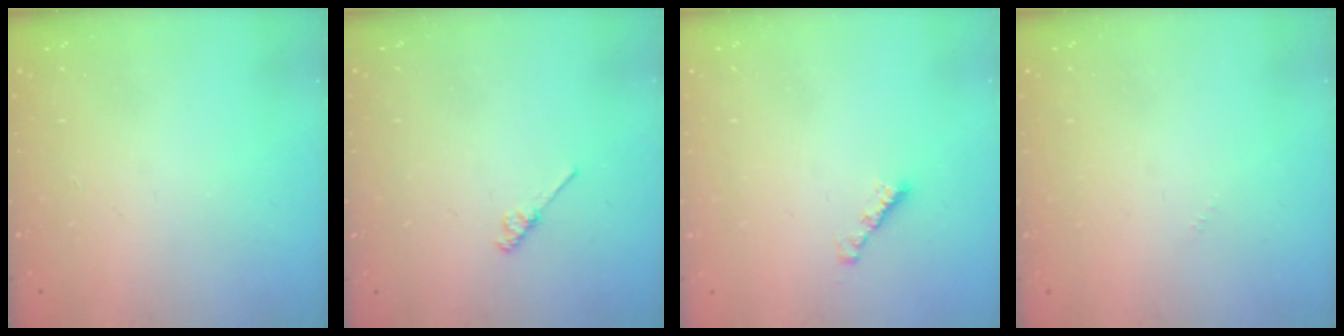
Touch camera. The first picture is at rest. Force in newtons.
{"total": 2.7, "press": 2.7, "slide": 0.4}
{"total": 2.4, "press": 2.4, "slide": 0.4}
{"total": 0.0}